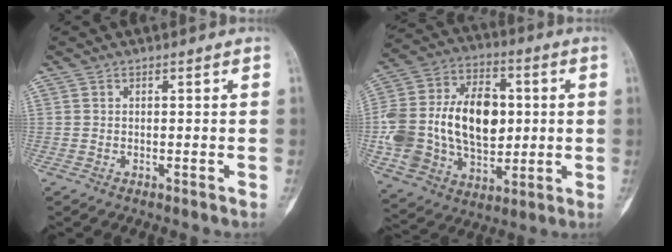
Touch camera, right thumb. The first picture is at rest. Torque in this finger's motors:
{"motor_torque": [1.83, 2.03, 1.07, -0.79, 0.22]}